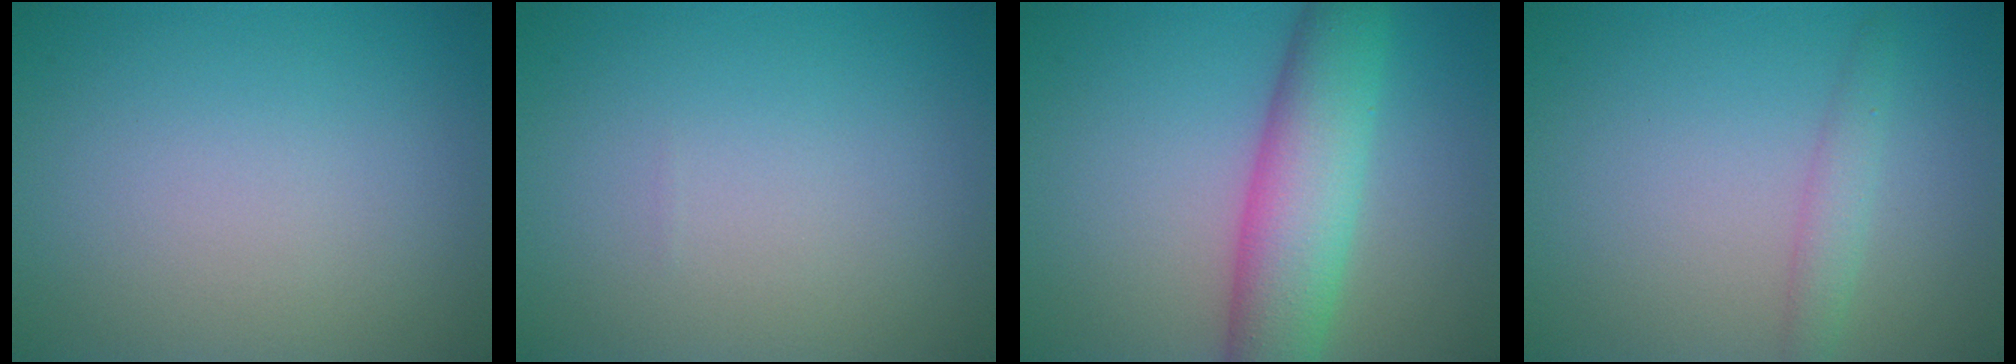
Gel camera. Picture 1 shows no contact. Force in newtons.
{"total": 0.0}
{"total": 7.3, "press": 7.2, "slide": 0.1}
{"total": 1.8, "press": 1.8, "slide": 0.0}